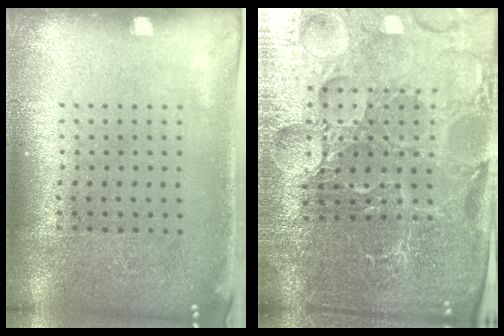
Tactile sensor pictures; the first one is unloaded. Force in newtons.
{"total": 5.1, "press": 4.8, "slide": 1.7}